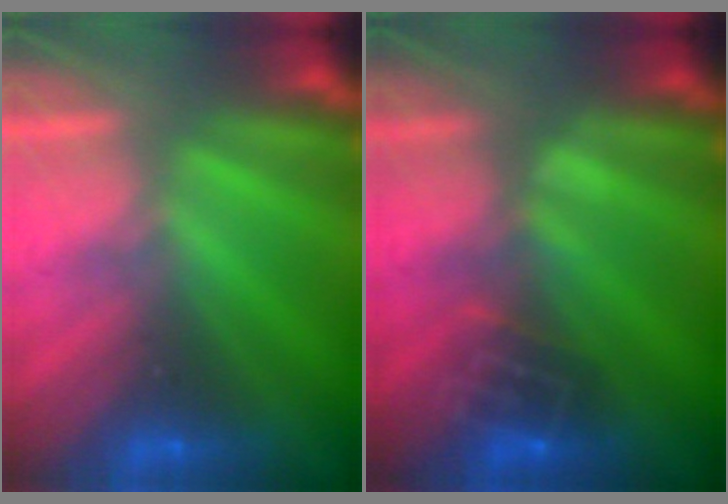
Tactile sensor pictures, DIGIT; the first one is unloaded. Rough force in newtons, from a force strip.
{"total": 2.8}